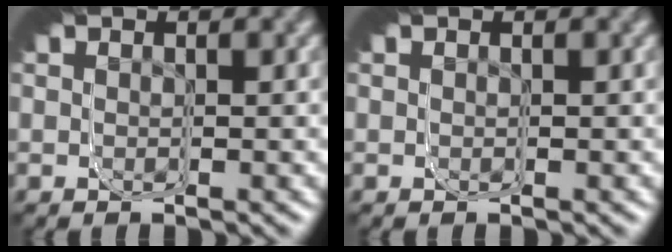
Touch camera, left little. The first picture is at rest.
{"total": 0.0}